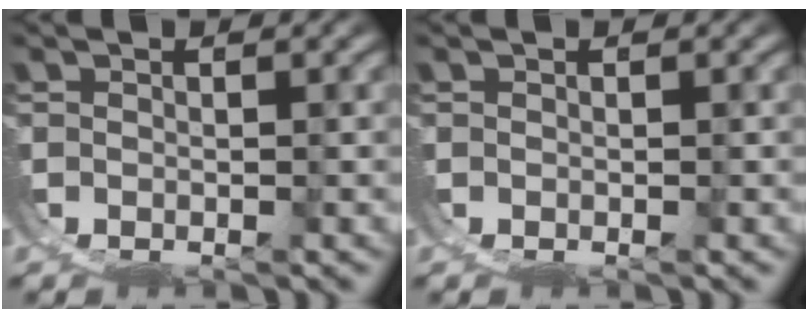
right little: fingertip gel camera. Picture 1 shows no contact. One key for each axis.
{"total": 0.0}